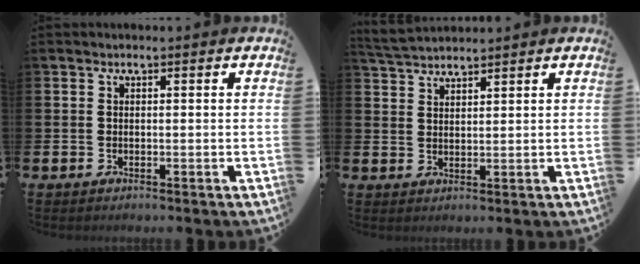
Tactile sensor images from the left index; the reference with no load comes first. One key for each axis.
{"total": 3.3, "fx": 3.3, "fy": 0.5, "fz": 0.3, "tx": -0.020, "ty": -0.010, "tz": 0.063}